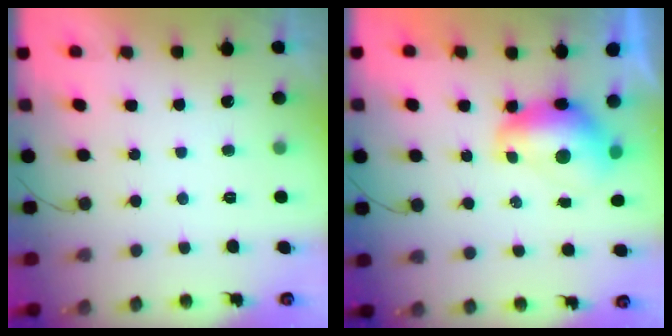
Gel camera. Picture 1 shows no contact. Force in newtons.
{"total": 8.7, "press": 8.7, "slide": 0.6}